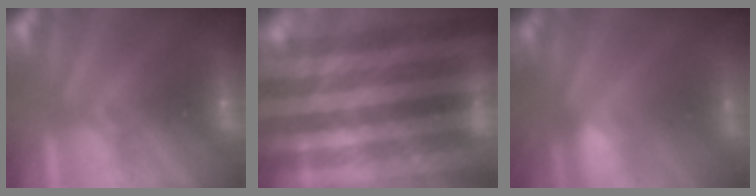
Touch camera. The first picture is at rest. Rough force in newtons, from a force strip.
{"total": 8.3}
{"total": 3.0}